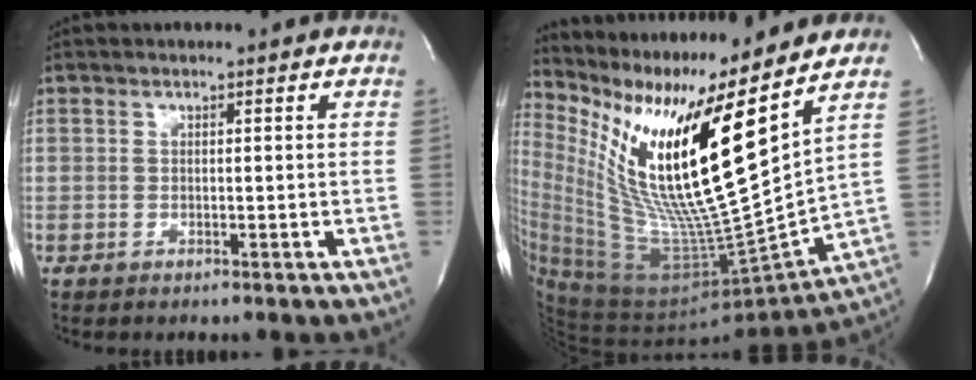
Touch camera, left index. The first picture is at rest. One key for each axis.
{"total": 24.5, "fx": 12.1, "fy": 0.9, "fz": 21.3, "tx": -0.414, "ty": -0.025, "tz": 0.213}